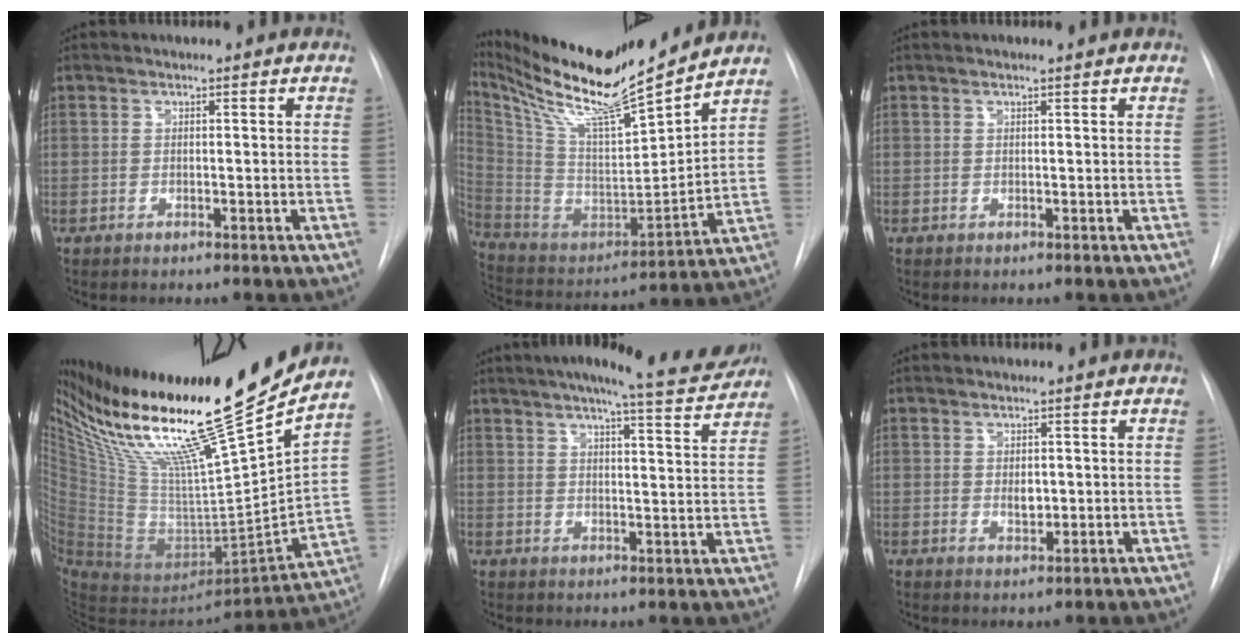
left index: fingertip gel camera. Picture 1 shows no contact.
{"total": 22.8, "force": [19.8, 0.2, 11.4], "torque": [-0.225, -0.032, 0.345]}
{"total": 1.2, "force": [1.2, -0.2, 0.3], "torque": [-0.009, 0.006, 0.018]}
{"total": 30.5, "force": [22.4, -0.1, 20.7], "torque": [-0.352, -0.036, 0.375]}
{"total": 13.8, "force": [12.5, 0.4, 5.8], "torque": [-0.086, -0.022, 0.154]}
{"total": 1.7, "force": [0.3, 1.1, 1.2], "torque": [-0.021, -0.009, 0.008]}